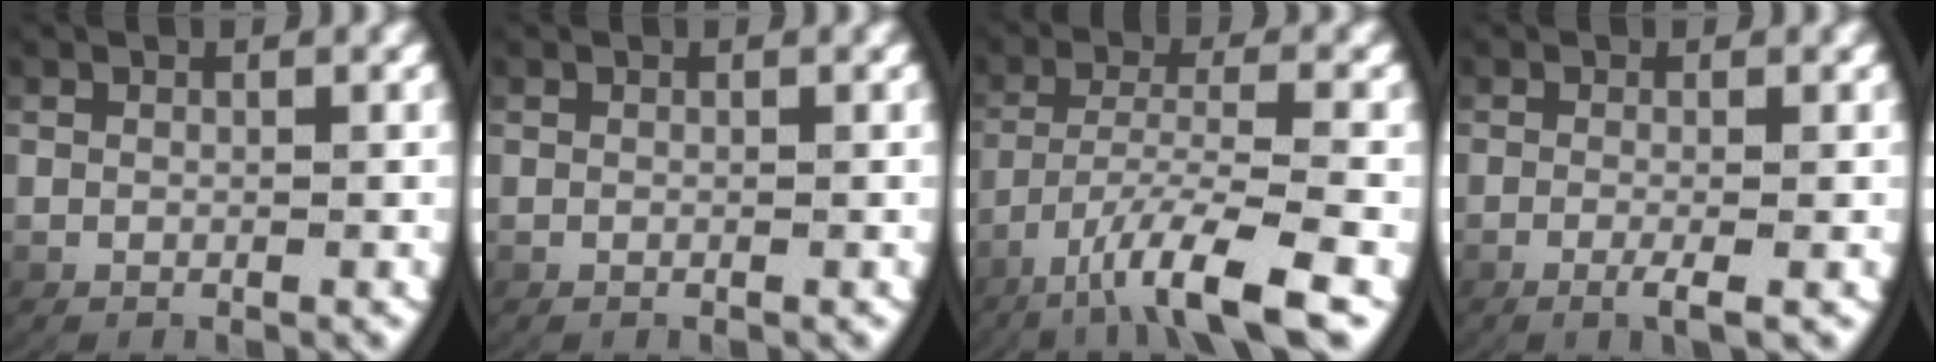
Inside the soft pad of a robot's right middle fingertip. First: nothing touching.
{"total": 0.0}
{"total": 6.6, "force": [-3.3, 1.2, 5.6], "torque": [-0.111, -0.019, -0.038]}
{"total": 2.2, "force": [-1.1, 0.3, 1.9], "torque": [-0.045, -0.009, -0.016]}